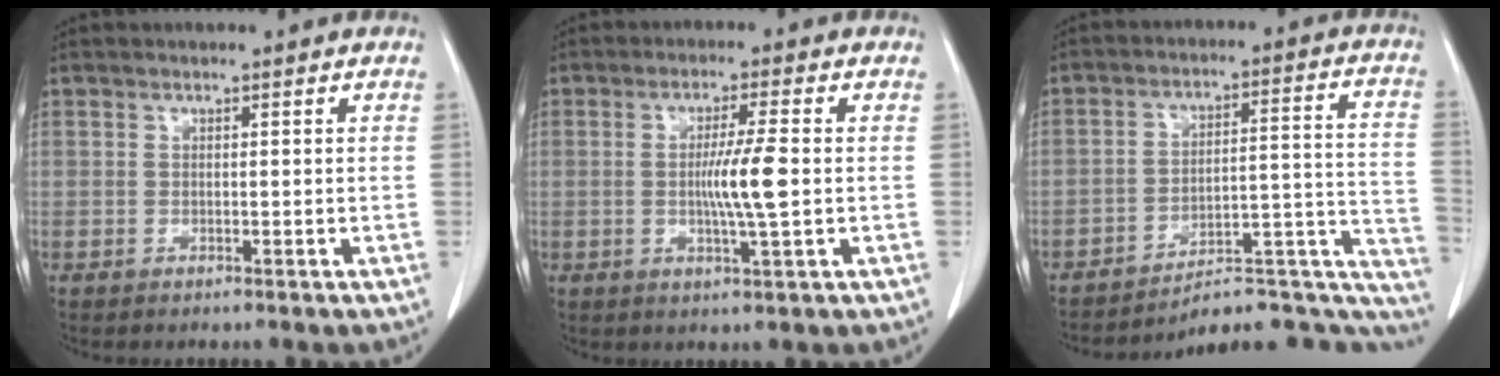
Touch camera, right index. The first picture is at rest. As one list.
[{"total": 6.2, "force": [-0.4, -0.4, 6.2], "torque": [-0.112, -0.008, -0.007]}, {"total": 15.9, "force": [-12.9, 6.2, 7.0], "torque": [-0.014, 0.093, -0.152]}]